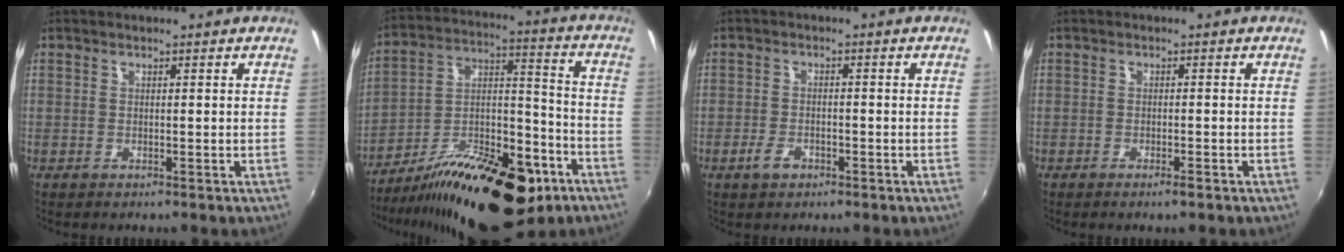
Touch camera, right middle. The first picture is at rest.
{"total": 25.0, "force": [-14.4, 10.3, 17.7], "torque": [-0.285, -0.003, -0.218]}
{"total": 3.2, "force": [-2.0, 1.6, 1.9], "torque": [-0.045, -0.002, -0.038]}
{"total": 1.8, "force": [-1.3, 0.3, 1.2], "torque": [-0.027, -0.001, -0.025]}